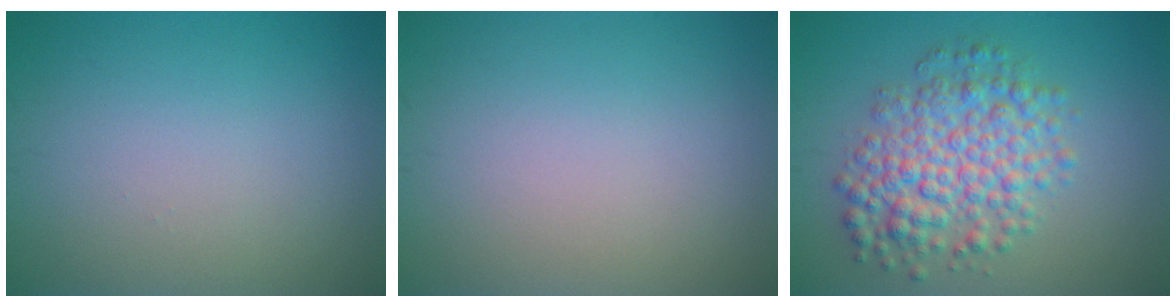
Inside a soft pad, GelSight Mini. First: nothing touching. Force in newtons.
{"total": 0.0}
{"total": 6.3, "press": 6.3, "slide": 0.1}